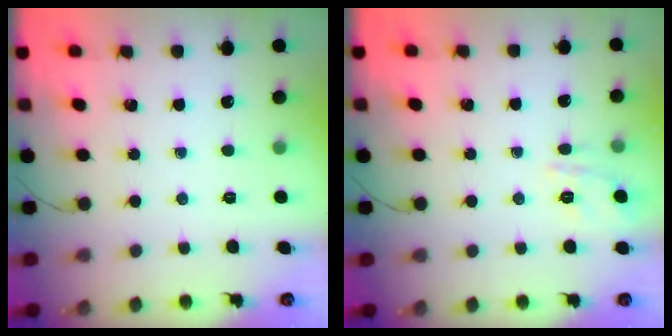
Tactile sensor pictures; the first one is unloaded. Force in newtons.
{"total": 2.4, "press": 2.0, "slide": 1.3}